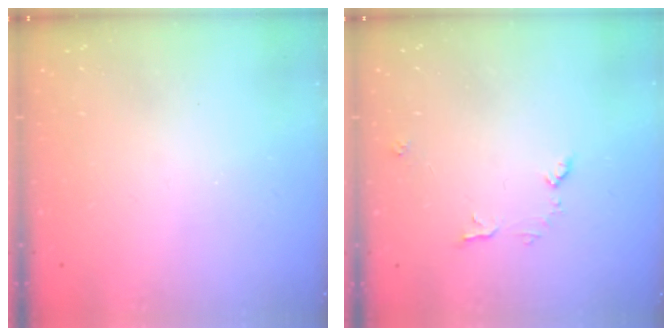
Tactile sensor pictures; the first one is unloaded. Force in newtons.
{"total": 6.8, "press": 6.8, "slide": 0.4}